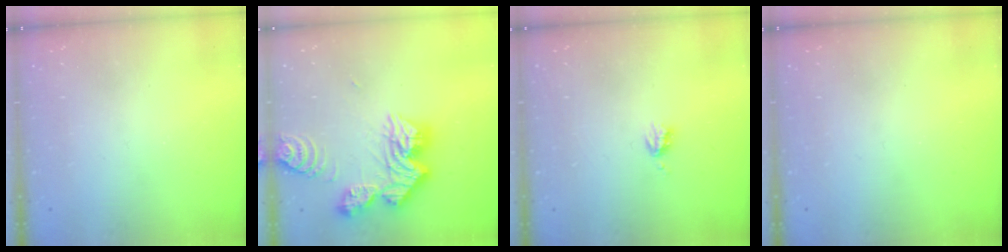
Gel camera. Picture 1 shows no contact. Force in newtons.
{"total": 19.6, "press": 19.5, "slide": 1.9}
{"total": 3.4, "press": 3.3, "slide": 0.5}
{"total": 0.0}